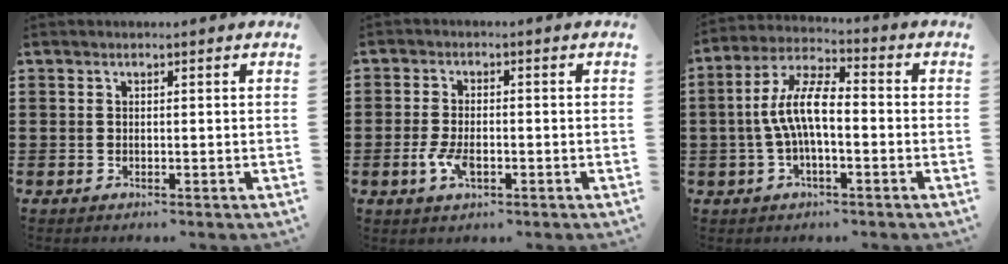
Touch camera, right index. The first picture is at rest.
{"total": 4.2, "force": [-1.4, 1.8, 3.5], "torque": [-0.083, -0.007, -0.027]}
{"total": 8.5, "force": [-0.9, 2.8, 7.9], "torque": [-0.175, -0.006, -0.023]}